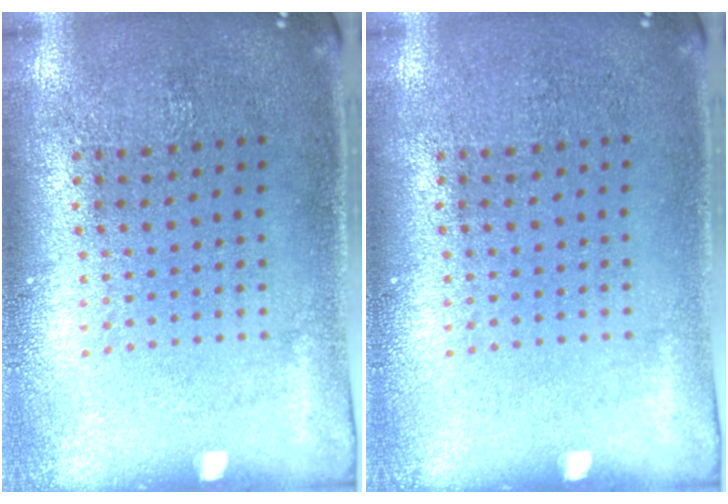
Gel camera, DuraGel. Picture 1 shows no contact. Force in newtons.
{"total": 0.0}